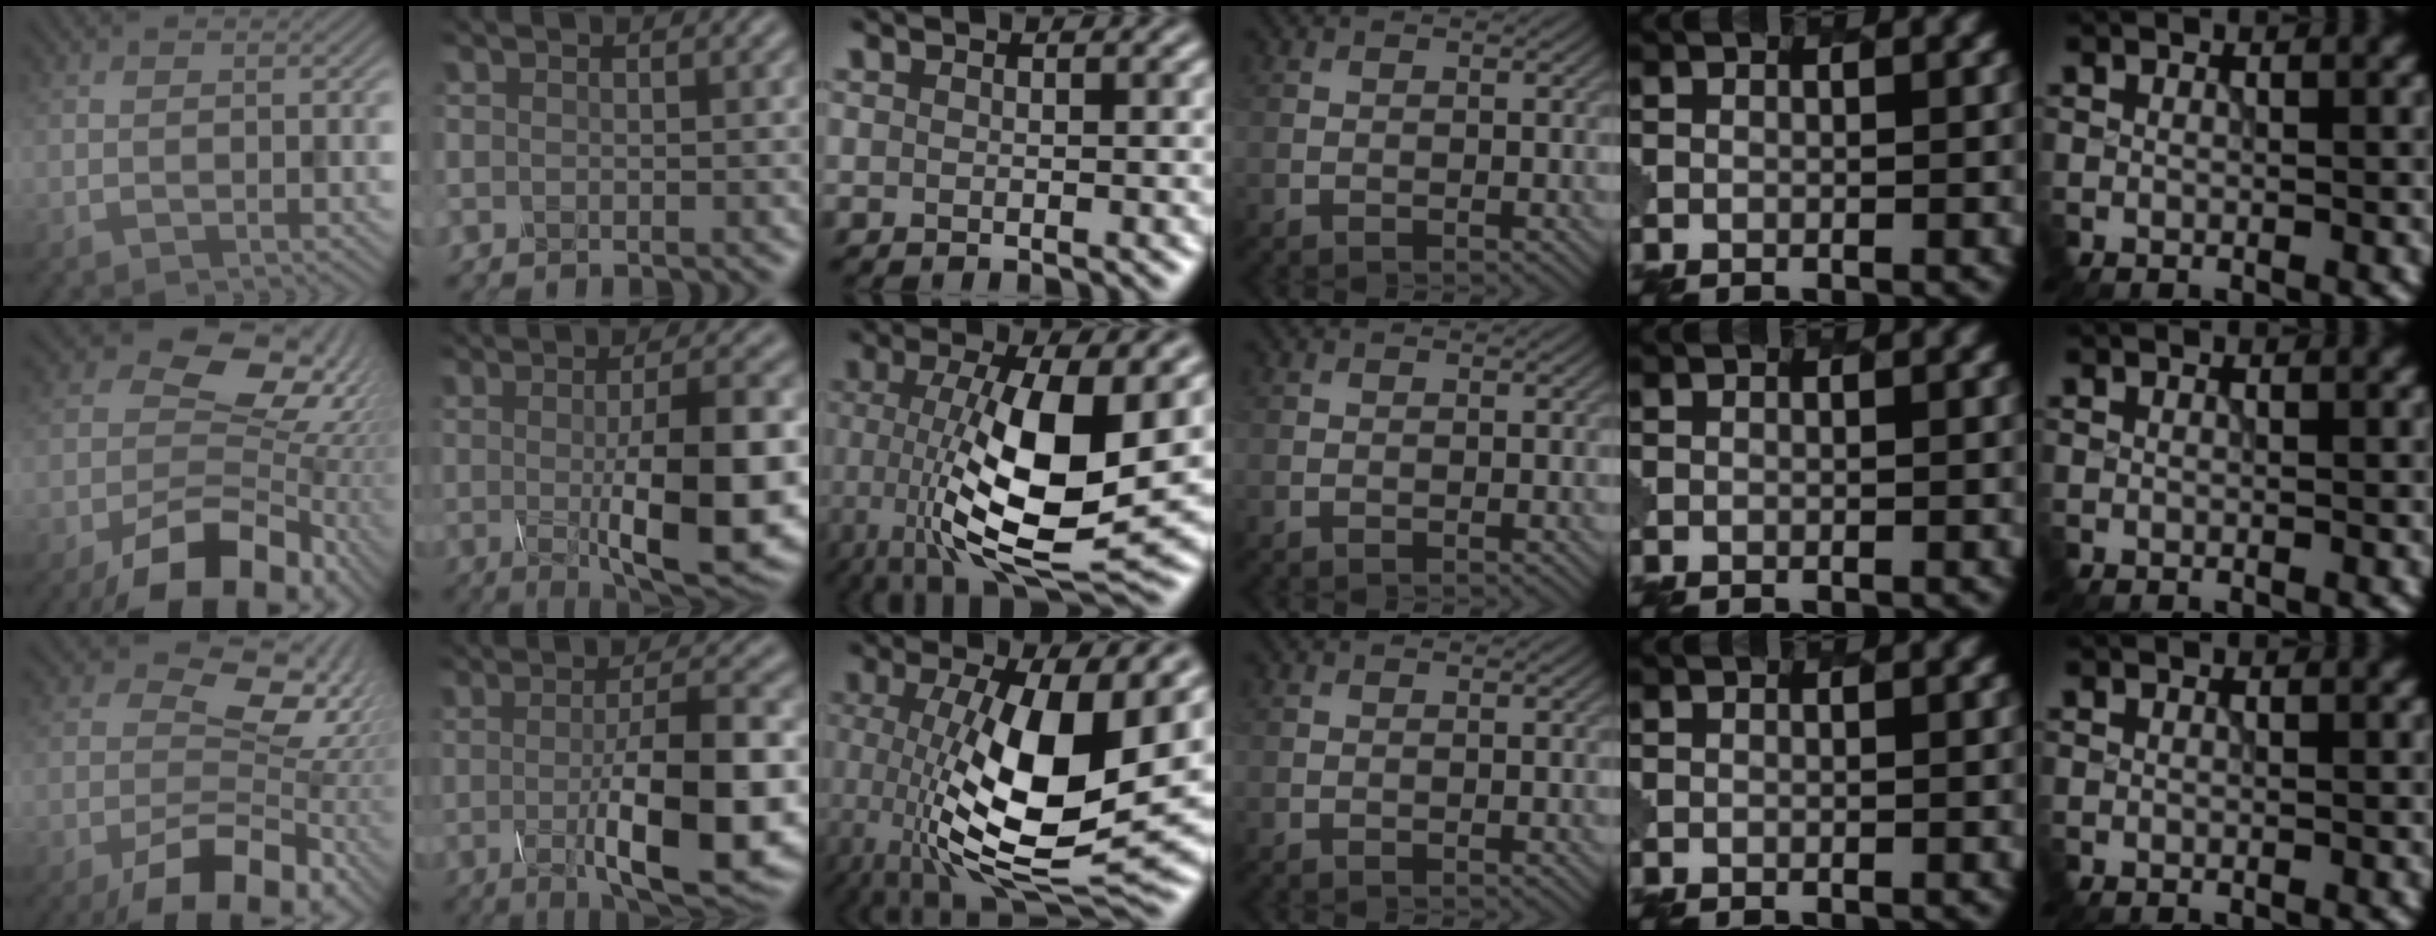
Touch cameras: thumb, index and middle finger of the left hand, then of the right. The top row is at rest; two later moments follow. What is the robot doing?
{"motion": "dispense", "object": "glue stick"}